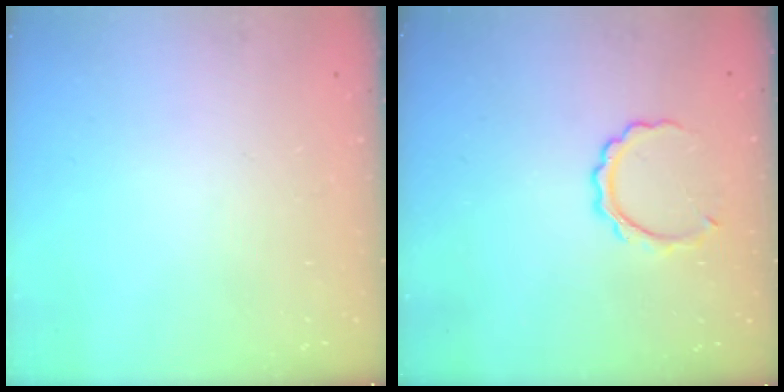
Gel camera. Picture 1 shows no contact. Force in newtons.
{"total": 5.1, "press": 5.0, "slide": 0.1}